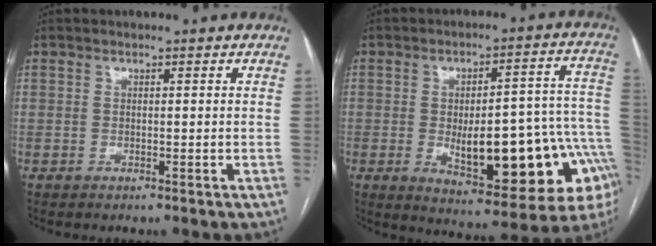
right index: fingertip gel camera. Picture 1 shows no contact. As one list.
[{"total": 22.2, "force": [-5.8, 6.9, 20.3], "torque": [-0.189, 0.030, -0.056]}]